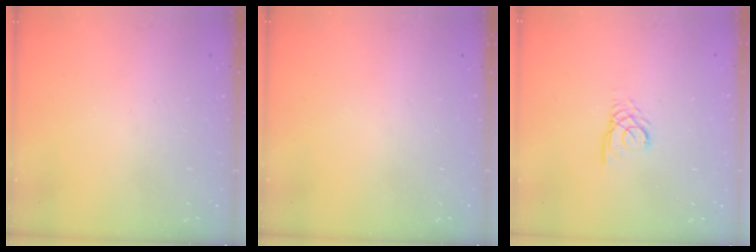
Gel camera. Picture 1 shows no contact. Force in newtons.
{"total": 0.0}
{"total": 2.4, "press": 2.4, "slide": 0.1}